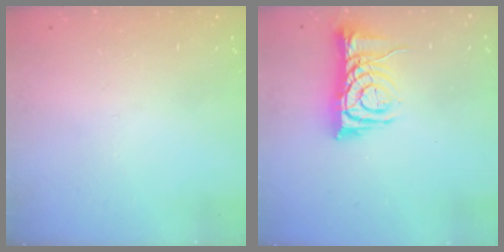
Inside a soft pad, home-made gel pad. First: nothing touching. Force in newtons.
{"total": 7.9, "press": 7.9, "slide": 1.0}